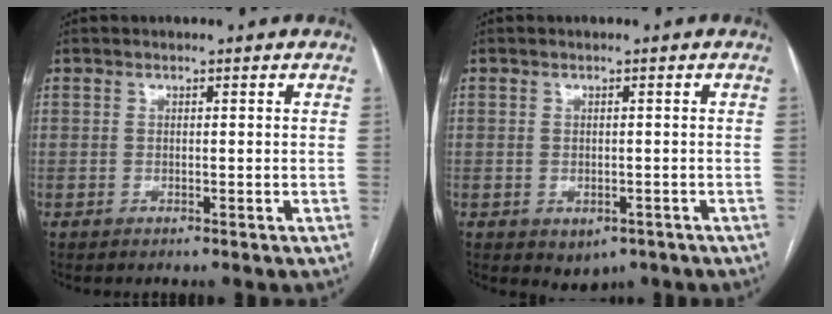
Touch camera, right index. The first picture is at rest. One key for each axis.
{"total": 3.2, "fx": -1.6, "fy": 2.3, "fz": 1.5, "tx": -0.012, "ty": 0.000, "tz": -0.008}